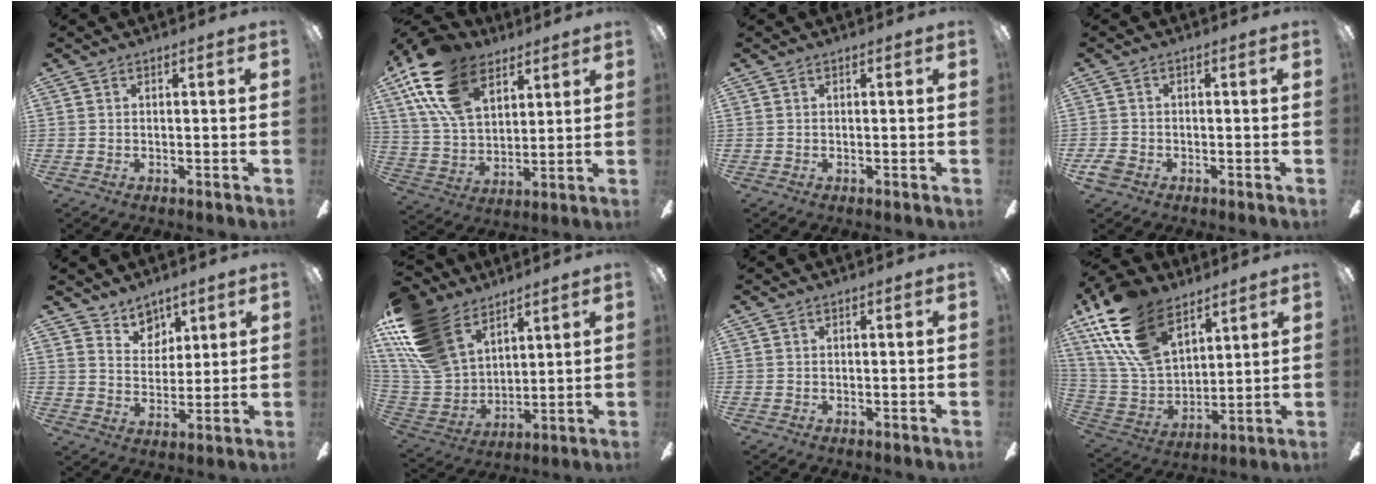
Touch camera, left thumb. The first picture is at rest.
{"total": 19.4, "force": [11.0, 11.3, 11.3], "torque": [-0.239, -0.029, 0.207]}
{"total": 0.0}
{"total": 3.1, "force": [-1.5, 2.3, 1.4], "torque": [-0.034, 0.006, -0.031]}
{"total": 7.2, "force": [5.5, 4.6, 0.8], "torque": [-0.012, -0.036, 0.102]}
{"total": 21.7, "force": [13.0, 12.9, 11.6], "torque": [-0.266, -0.054, 0.248]}
{"total": 0.0}
{"total": 21.3, "force": [13.3, 11.5, 11.9], "torque": [-0.283, -0.054, 0.247]}